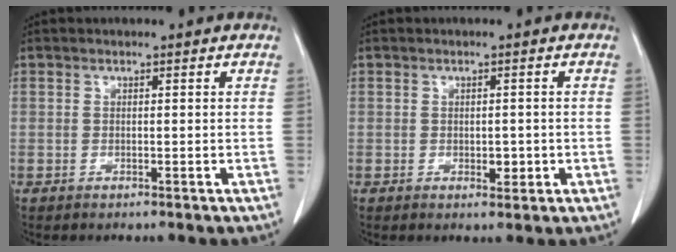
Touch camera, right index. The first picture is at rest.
{"total": 2.0, "force": [-0.5, 1.2, 1.6], "torque": [-0.021, 0.001, -0.001]}